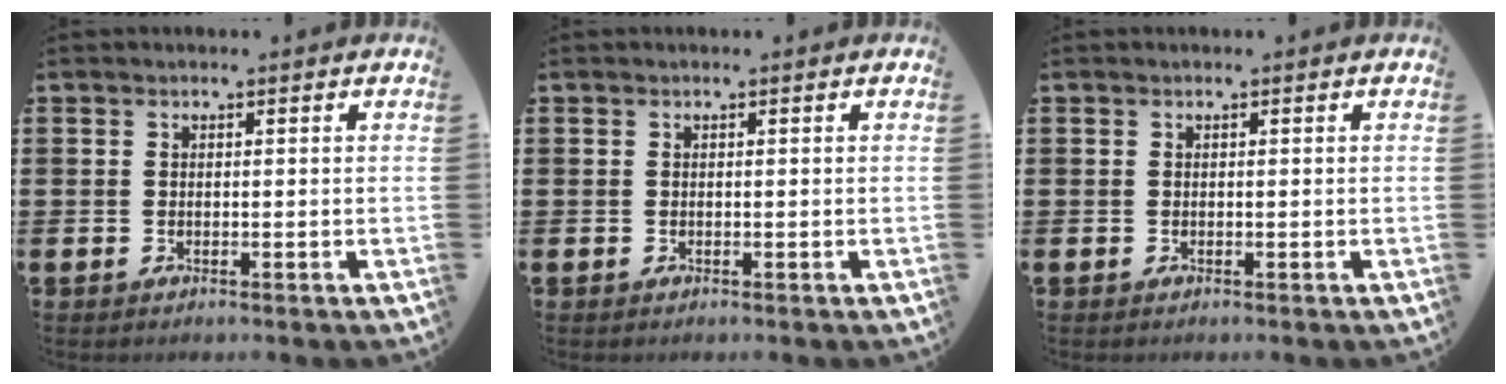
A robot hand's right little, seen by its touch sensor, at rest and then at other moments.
{"total": 0.0}
{"total": 0.0}